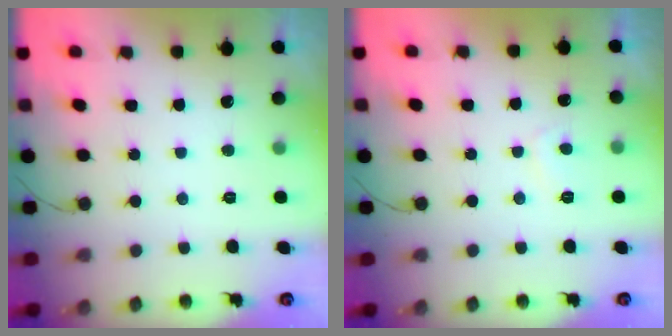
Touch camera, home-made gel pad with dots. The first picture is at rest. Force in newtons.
{"total": 3.4, "press": 3.4, "slide": 0.5}